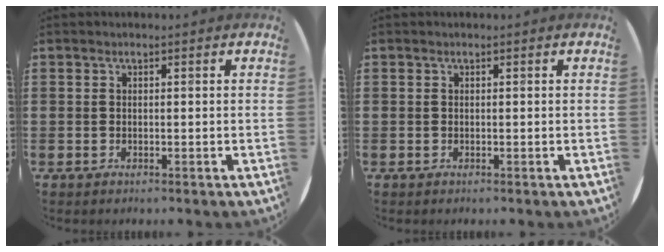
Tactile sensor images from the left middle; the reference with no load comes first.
{"total": 0.0}